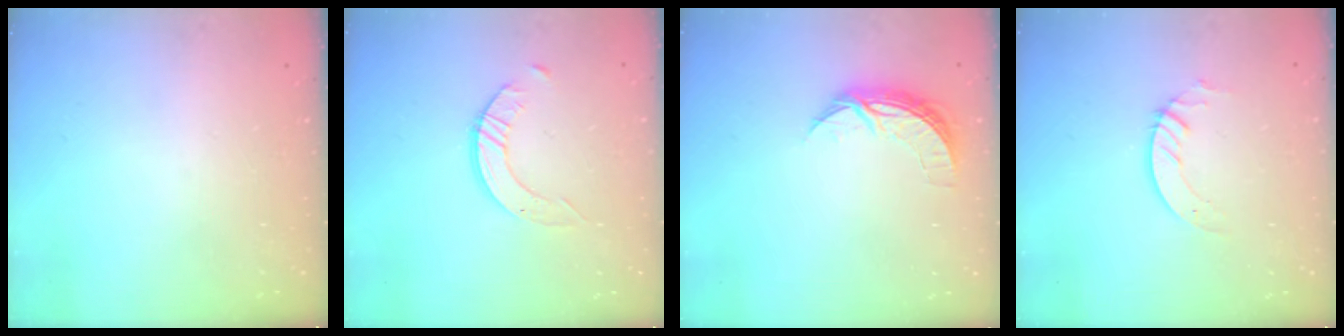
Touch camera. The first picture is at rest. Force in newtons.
{"total": 4.0, "press": 4.0, "slide": 0.3}
{"total": 7.2, "press": 7.2, "slide": 0.4}
{"total": 2.7, "press": 2.7, "slide": 0.2}